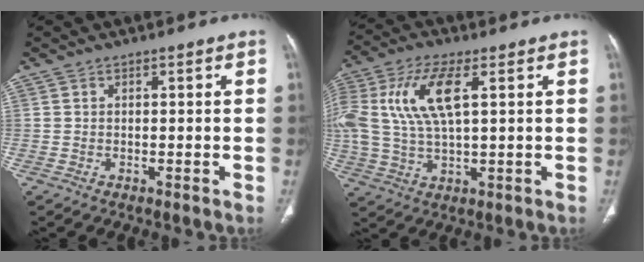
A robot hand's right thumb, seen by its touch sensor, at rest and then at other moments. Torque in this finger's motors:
{"motor_torque": [0.31, 0.37, 1.18, 0.71, 0.51]}